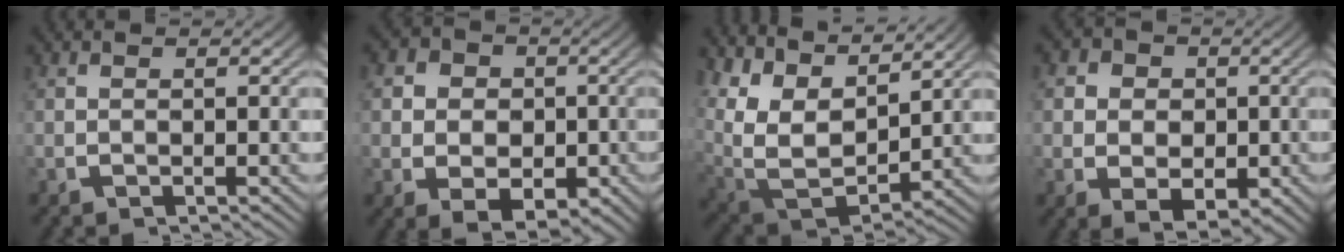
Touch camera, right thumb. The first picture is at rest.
{"total": 7.7, "force": [-0.8, 6.2, 4.6], "torque": [-0.090, -0.034, -0.001]}
{"total": 11.5, "force": [1.5, 8.0, 8.2], "torque": [-0.210, -0.048, 0.045]}
{"total": 6.7, "force": [-0.5, 5.4, 4.0], "torque": [-0.076, -0.030, 0.002]}